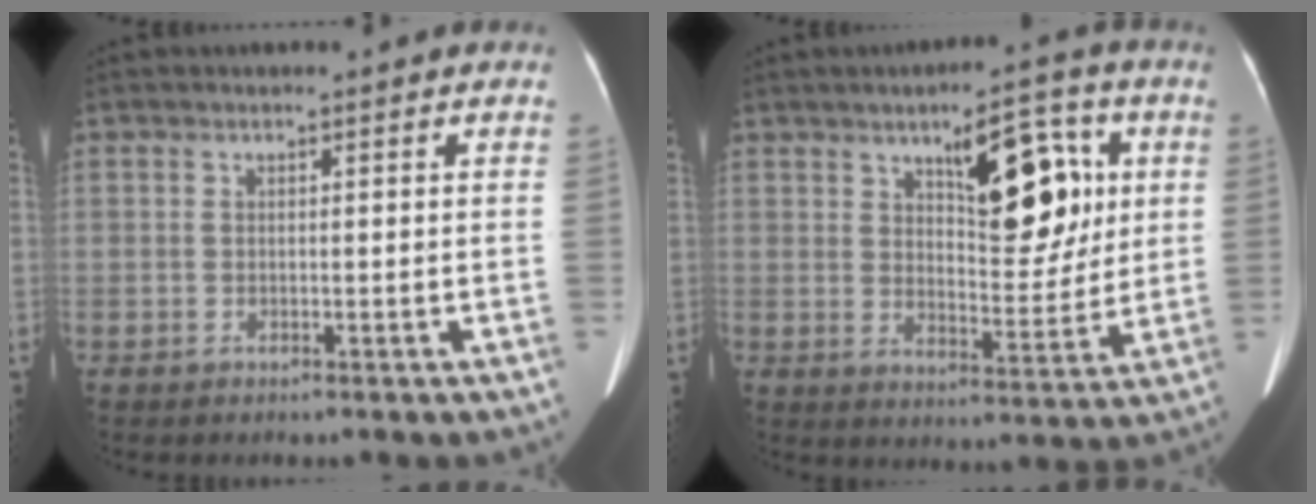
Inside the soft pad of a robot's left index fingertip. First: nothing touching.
{"total": 11.6, "force": [4.1, 4.4, 9.9], "torque": [-0.137, 0.016, 0.064]}